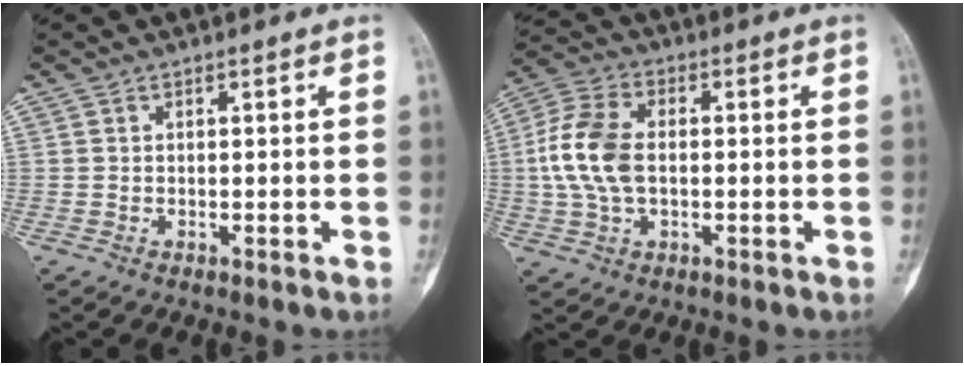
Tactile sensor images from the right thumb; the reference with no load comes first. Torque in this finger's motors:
{"motor_torque": [1.90, 0.04, 0.09, -1.36, 0.20]}